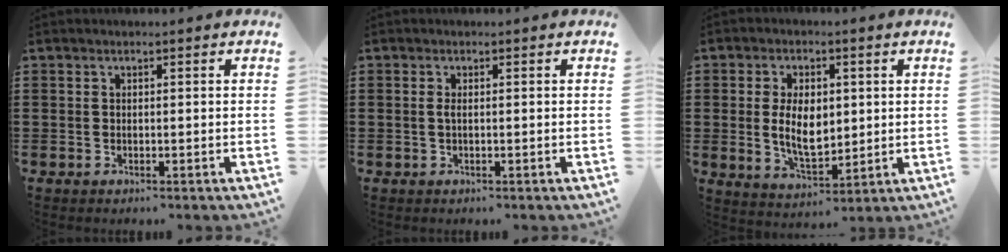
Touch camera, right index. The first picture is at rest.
{"total": 0.9, "force": [-0.1, 0.1, 0.9], "torque": [-0.017, -0.003, -0.001]}
{"total": 7.8, "force": [0.6, 4.4, 6.5], "torque": [-0.124, 0.002, 0.005]}